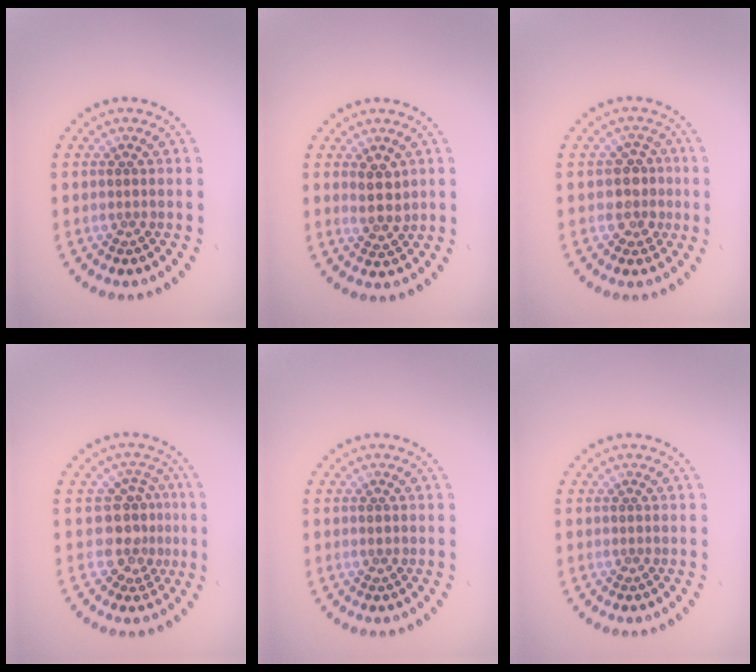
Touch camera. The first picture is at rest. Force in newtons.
{"total": 2.4, "press": 2.1, "slide": 1.0}
{"total": 2.5, "press": 2.2, "slide": 1.2}
{"total": 3.3, "press": 2.6, "slide": 2.0}
{"total": 0.7, "press": 0.7, "slide": 0.1}
{"total": 0.0}